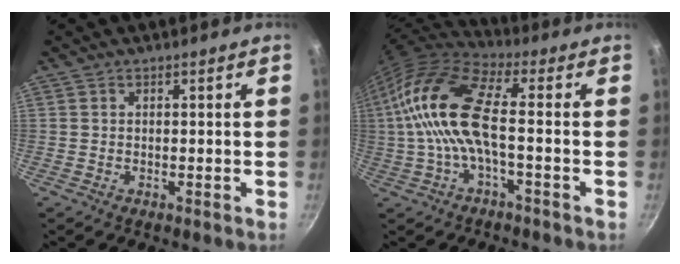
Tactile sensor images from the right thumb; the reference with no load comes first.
{"total": 14.8, "force": [-0.6, 5.6, 13.7], "torque": [-0.284, 0.028, -0.025]}